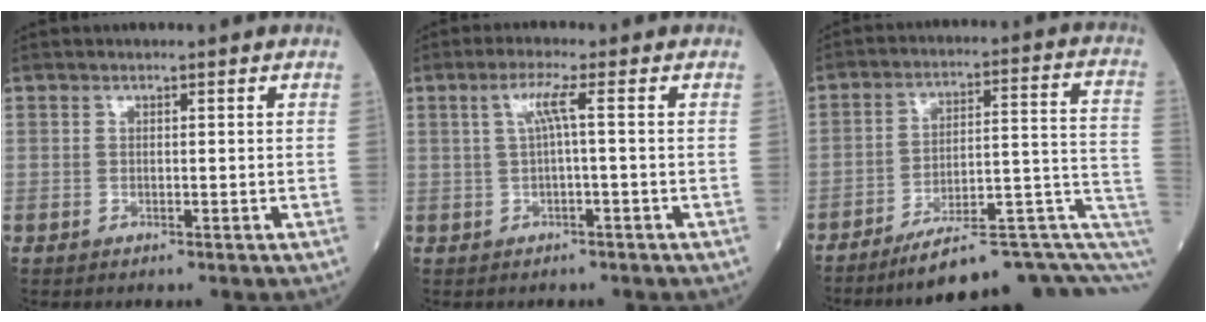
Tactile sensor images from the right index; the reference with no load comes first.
{"total": 3.1, "force": [0.4, -0.5, 3.1], "torque": [-0.064, 0.010, 0.010]}
{"total": 17.7, "force": [-9.8, 3.1, 14.4], "torque": [-0.140, 0.059, -0.133]}